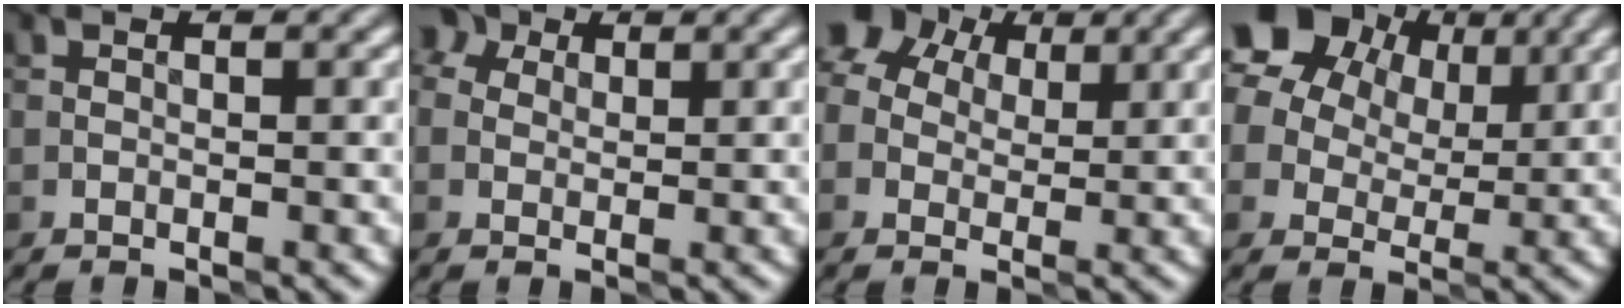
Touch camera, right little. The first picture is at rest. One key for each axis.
{"total": 3.2, "fx": 1.4, "fy": 2.4, "fz": 1.6, "tx": -0.013, "ty": 0.018, "tz": -0.004}
{"total": 7.2, "fx": 2.7, "fy": 5.5, "fz": 3.7, "tx": -0.061, "ty": 0.034, "tz": 0.016}
{"total": 10.6, "fx": 5.3, "fy": 7.9, "fz": 4.7, "tx": -0.084, "ty": 0.043, "tz": 0.073}